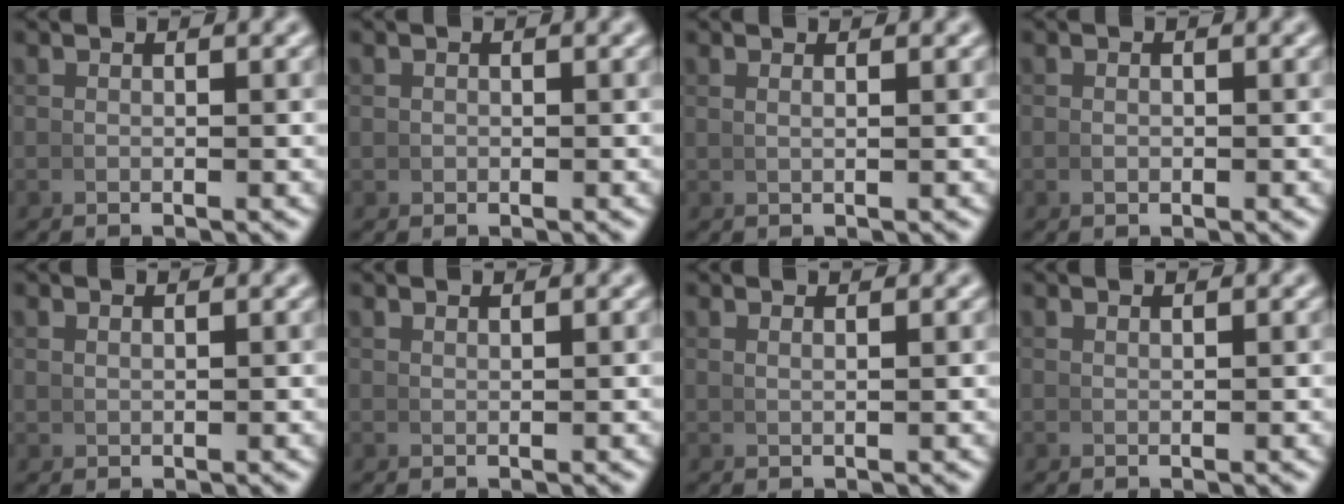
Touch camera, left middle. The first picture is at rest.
{"total": 0.6, "force": [0.1, 0.5, 0.2], "torque": [-0.011, -0.006, 0.006]}
{"total": 0.8, "force": [0.5, -0.4, 0.4], "torque": [-0.007, 0.001, 0.013]}
{"total": 0.5, "force": [0.0, 0.4, 0.4], "torque": [-0.013, -0.006, 0.005]}
{"total": 0.7, "force": [0.7, -0.1, 0.1], "torque": [0.001, 0.002, 0.020]}
{"total": 1.0, "force": [0.9, -0.3, 0.1], "torque": [0.004, 0.002, 0.020]}
{"total": 1.1, "force": [0.9, -0.5, 0.3], "torque": [-0.004, 0.001, 0.020]}
{"total": 0.7, "force": [0.6, -0.3, 0.1], "torque": [0.004, 0.002, 0.014]}